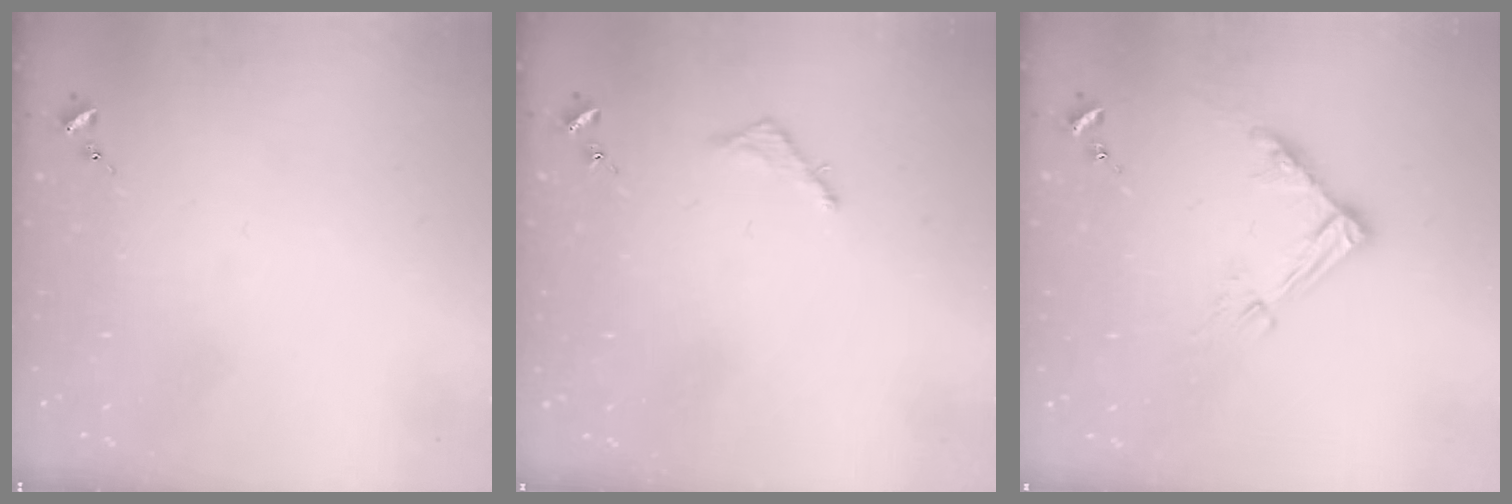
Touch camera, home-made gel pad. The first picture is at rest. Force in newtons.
{"total": 2.5, "press": 2.5, "slide": 0.2}
{"total": 9.8, "press": 9.8, "slide": 1.0}